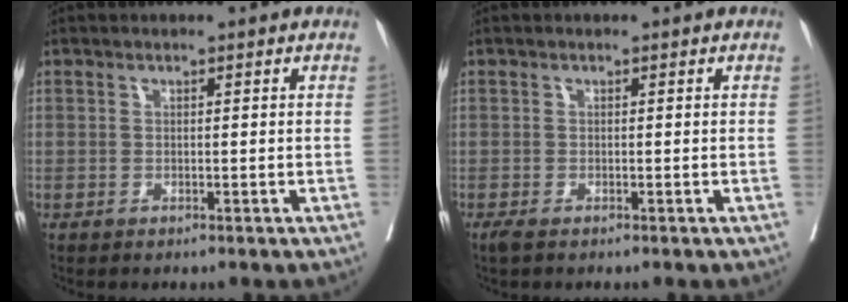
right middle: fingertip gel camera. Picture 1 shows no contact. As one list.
[{"total": 1.1, "force": [-0.8, 0.1, 0.7], "torque": [-0.016, -0.007, -0.017]}]